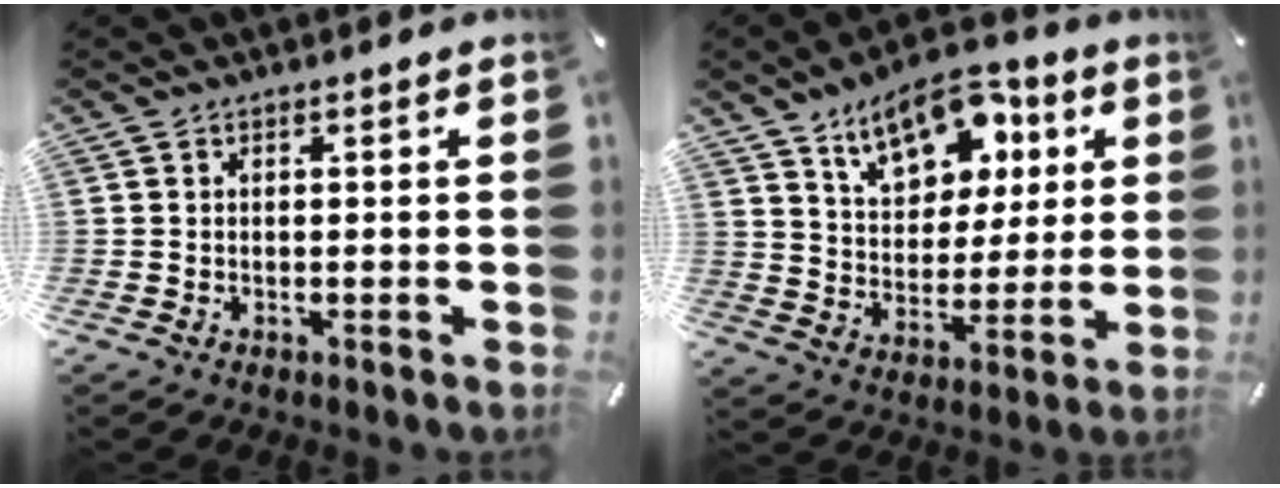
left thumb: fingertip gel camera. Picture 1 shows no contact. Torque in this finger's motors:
{"motor_torque": [2.35, 2.44, 1.42, -1.35, 0.17]}